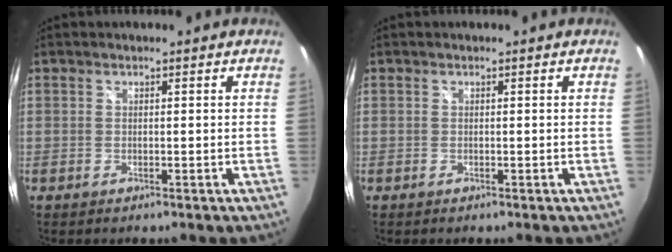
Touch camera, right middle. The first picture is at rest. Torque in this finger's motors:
{"motor_torque": [0.00, -0.28, 0.00, 0.01]}